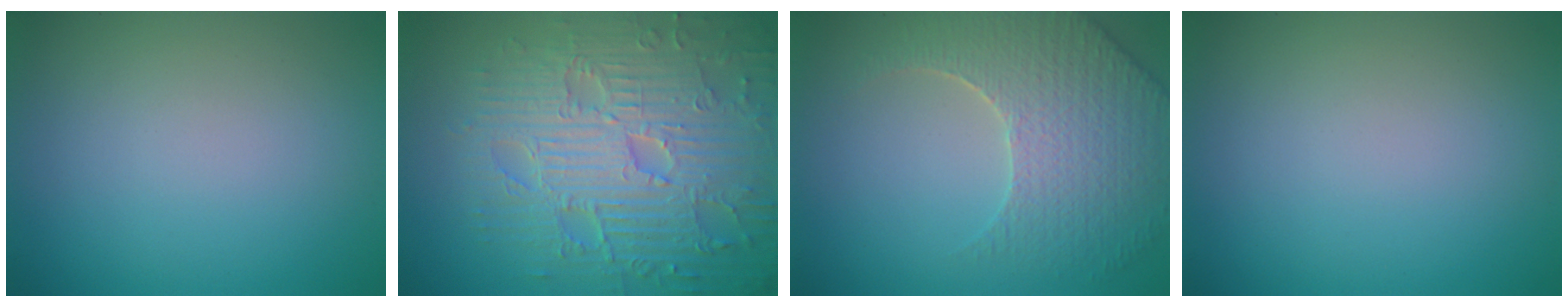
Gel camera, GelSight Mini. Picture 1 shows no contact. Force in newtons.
{"total": 9.6, "press": 7.0, "slide": 6.6}
{"total": 5.1, "press": 4.6, "slide": 2.1}
{"total": 0.0}